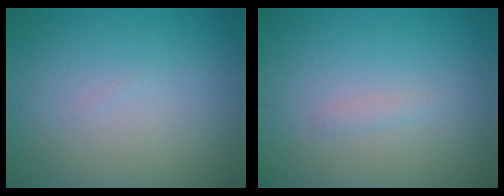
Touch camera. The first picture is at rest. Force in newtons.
{"total": 0.7, "press": 0.7, "slide": 0.0}